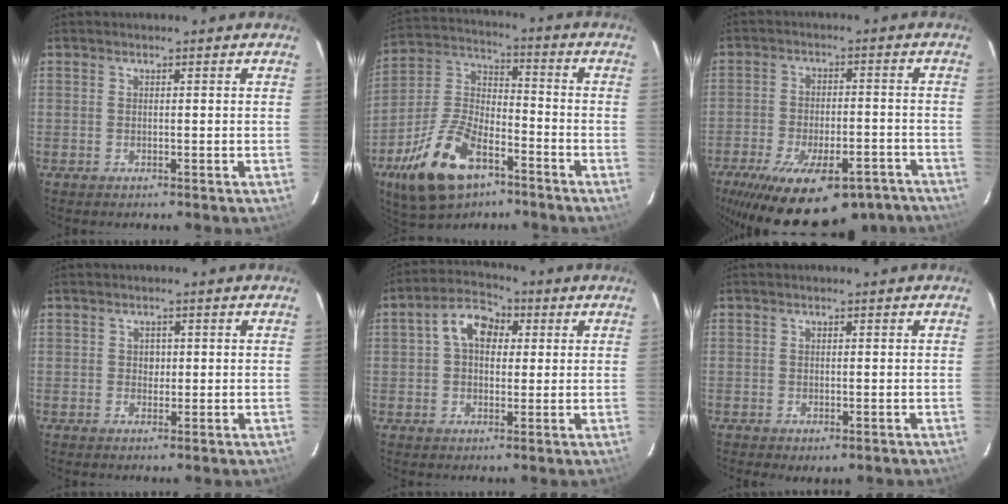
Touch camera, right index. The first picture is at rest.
{"total": 18.1, "force": [-9.8, 9.0, 12.2], "torque": [-0.260, -0.002, -0.175]}
{"total": 24.8, "force": [-17.7, 9.7, 14.4], "torque": [-0.271, -0.033, -0.244]}
{"total": 1.6, "force": [0.1, 1.5, 0.5], "torque": [-0.004, 0.004, 0.002]}
{"total": 8.0, "force": [2.0, 5.6, 5.3], "torque": [-0.098, 0.034, 0.031]}
{"total": 1.4, "force": [-0.6, 1.0, 0.9], "torque": [-0.017, -0.006, -0.007]}